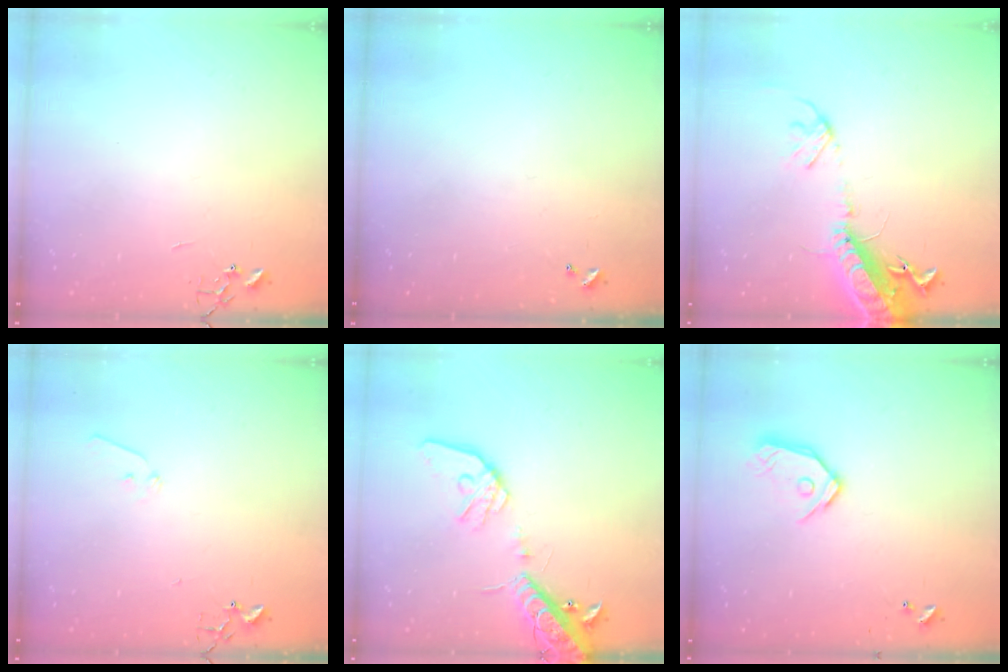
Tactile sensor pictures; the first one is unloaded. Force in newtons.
{"total": 0.0}
{"total": 17.4, "press": 16.9, "slide": 4.1}
{"total": 6.3, "press": 6.3, "slide": 0.7}
{"total": 18.9, "press": 18.6, "slide": 3.4}
{"total": 11.6, "press": 11.5, "slide": 1.2}